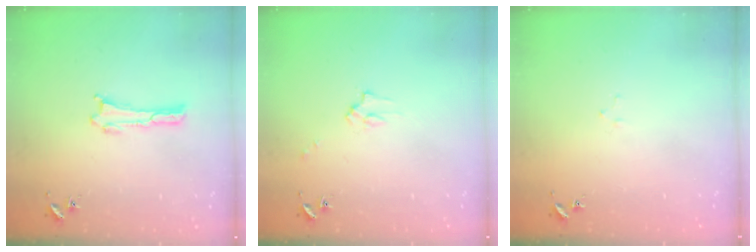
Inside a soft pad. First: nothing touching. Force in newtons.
{"total": 2.2, "press": 2.2, "slide": 0.2}
{"total": 1.6, "press": 1.6, "slide": 0.1}